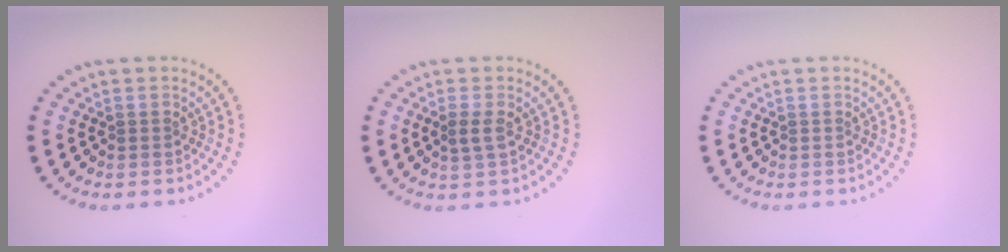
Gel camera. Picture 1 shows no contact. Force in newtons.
{"total": 1.5, "press": 1.4, "slide": 0.4}
{"total": 0.0}